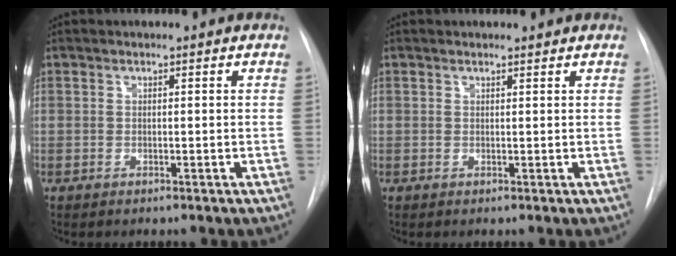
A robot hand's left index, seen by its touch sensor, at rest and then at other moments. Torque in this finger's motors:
{"motor_torque": [0.26, -0.24, 0.03, -0.01]}